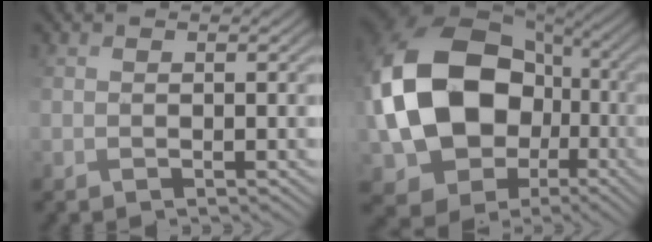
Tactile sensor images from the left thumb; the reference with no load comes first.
{"total": 18.7, "force": [-0.3, 14.8, 11.5], "torque": [-0.252, -0.020, -0.001]}